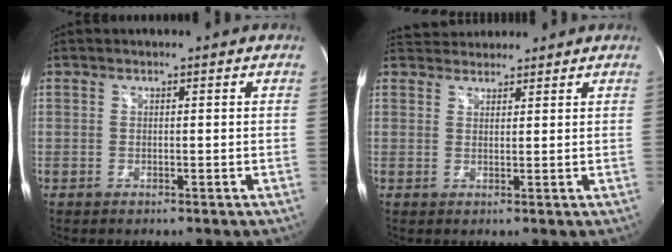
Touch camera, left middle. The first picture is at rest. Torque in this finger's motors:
{"motor_torque": [0.18, -0.11, -0.08, -0.01]}